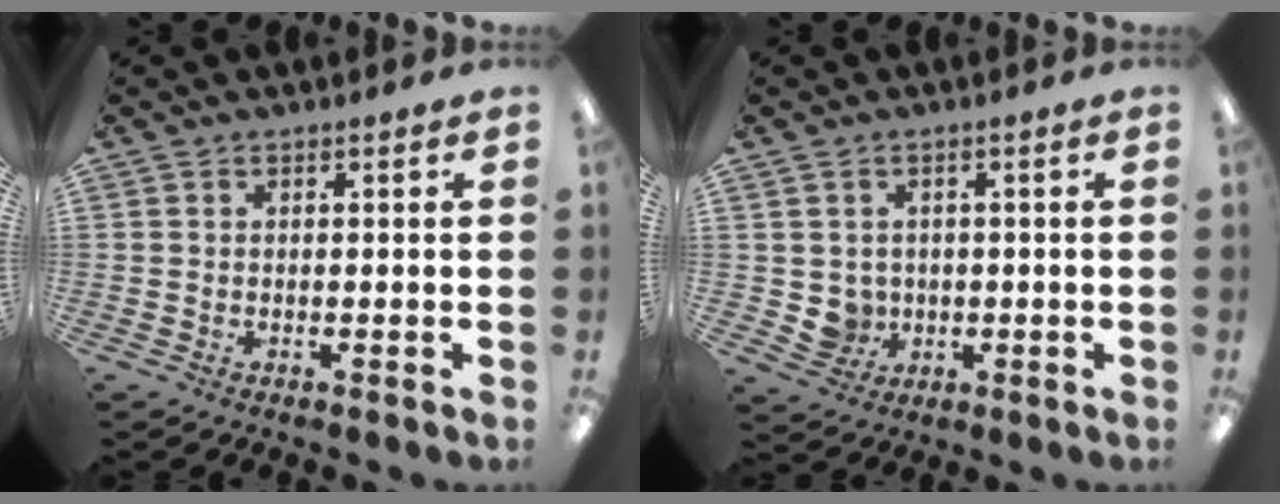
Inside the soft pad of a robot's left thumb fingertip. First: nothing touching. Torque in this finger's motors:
{"motor_torque": [-0.06, 0.08, -0.03, -0.04, 0.04]}